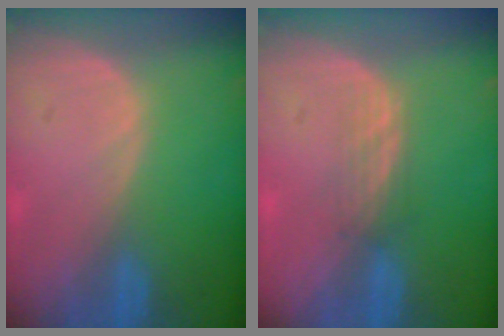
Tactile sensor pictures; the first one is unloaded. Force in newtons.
{"total": 2.2, "press": 2.2, "slide": 0.4}